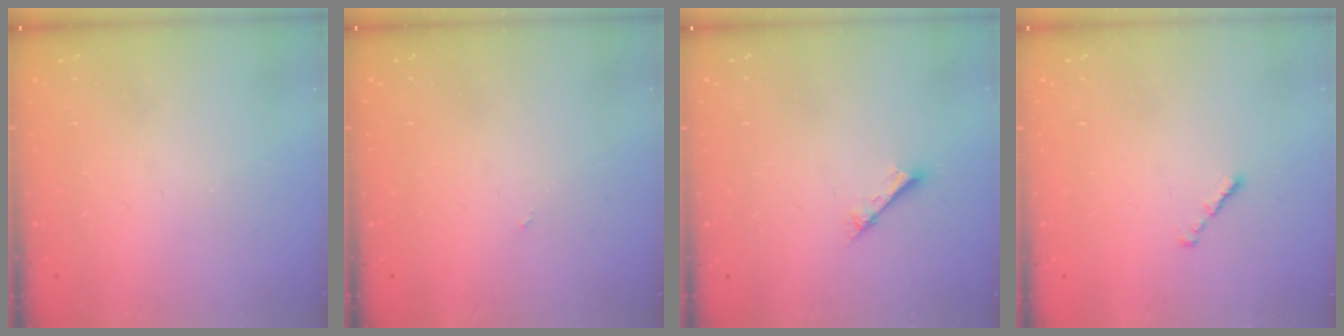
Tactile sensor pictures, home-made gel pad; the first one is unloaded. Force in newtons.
{"total": 0.0}
{"total": 1.5, "press": 1.5, "slide": 0.1}
{"total": 0.8, "press": 0.7, "slide": 0.4}